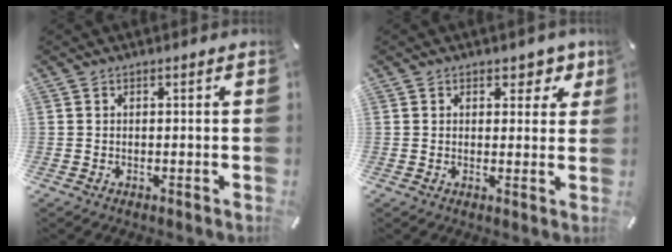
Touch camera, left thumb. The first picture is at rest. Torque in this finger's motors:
{"motor_torque": [0.21, -0.10, -0.03, 0.08, 0.03]}